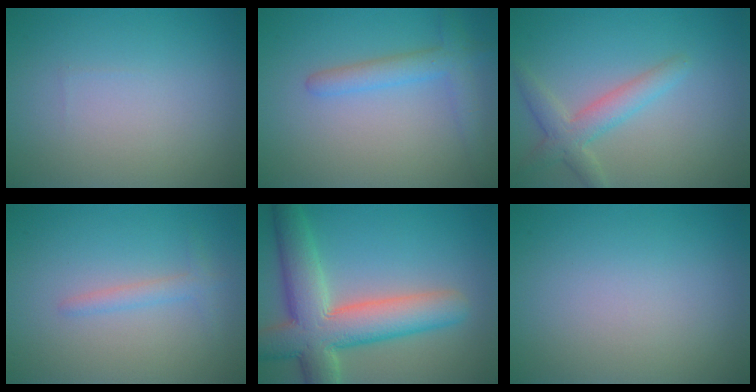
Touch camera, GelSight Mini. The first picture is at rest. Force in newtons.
{"total": 2.9, "press": 2.9, "slide": 0.1}
{"total": 3.2, "press": 3.1, "slide": 0.3}
{"total": 1.5, "press": 1.5, "slide": 0.1}
{"total": 9.1, "press": 9.1, "slide": 0.8}
{"total": 0.0}